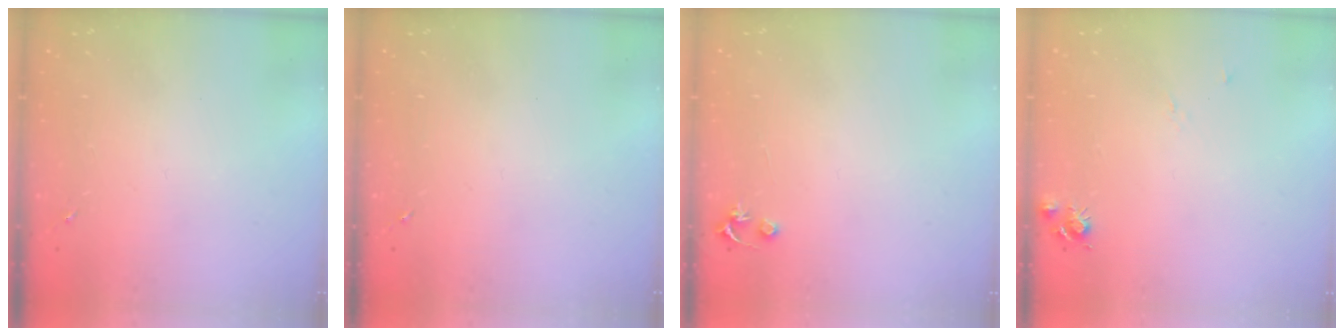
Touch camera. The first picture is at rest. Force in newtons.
{"total": 0.0}
{"total": 3.5, "press": 3.5, "slide": 0.3}
{"total": 6.5, "press": 6.5, "slide": 0.8}